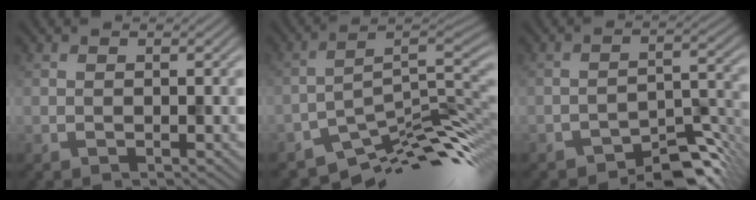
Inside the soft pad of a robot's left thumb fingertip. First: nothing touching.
{"total": 11.1, "force": [-7.8, 3.3, 7.1], "torque": [-0.105, -0.002, -0.135]}
{"total": 6.0, "force": [-5.1, 1.7, 2.6], "torque": [-0.026, 0.009, -0.084]}